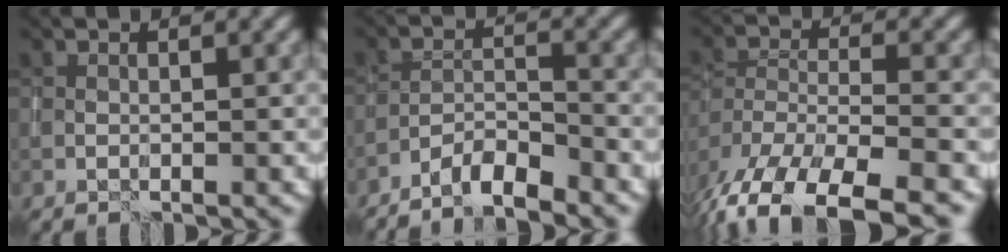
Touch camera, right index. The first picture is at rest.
{"total": 4.6, "force": [-3.9, 0.9, 2.1], "torque": [-0.036, 0.001, -0.072]}
{"total": 13.1, "force": [-9.5, 5.4, 7.3], "torque": [-0.149, -0.026, -0.135]}